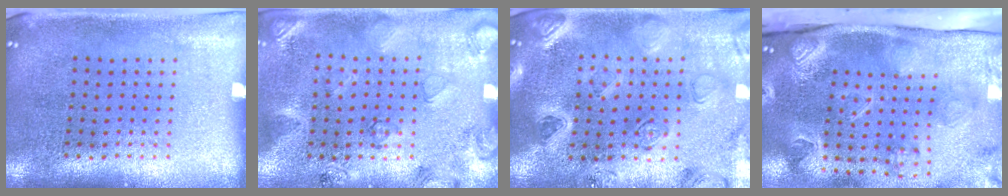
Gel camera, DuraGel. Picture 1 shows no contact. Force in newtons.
{"total": 2.6, "press": 1.8, "slide": 1.9}
{"total": 2.3, "press": 2.3, "slide": 0.4}
{"total": 3.7, "press": 3.1, "slide": 2.1}